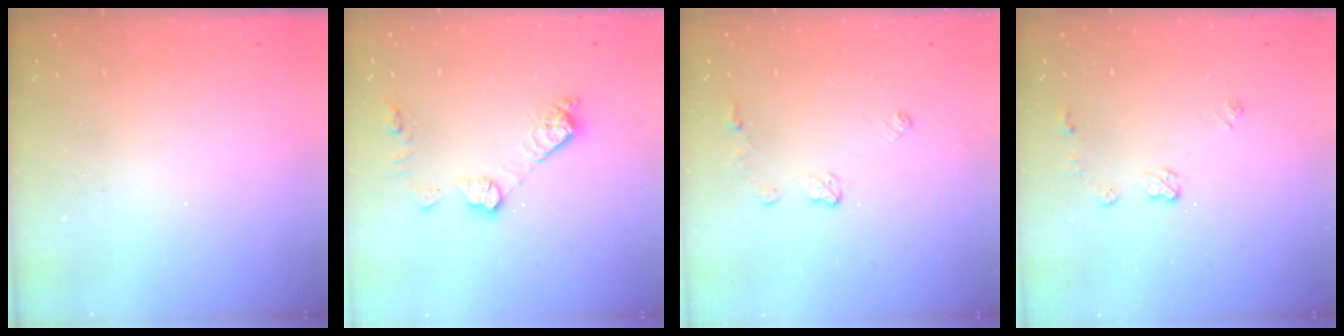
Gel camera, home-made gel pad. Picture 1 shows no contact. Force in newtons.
{"total": 10.9, "press": 10.9, "slide": 0.7}
{"total": 5.3, "press": 5.2, "slide": 0.8}
{"total": 5.7, "press": 5.7, "slide": 0.4}